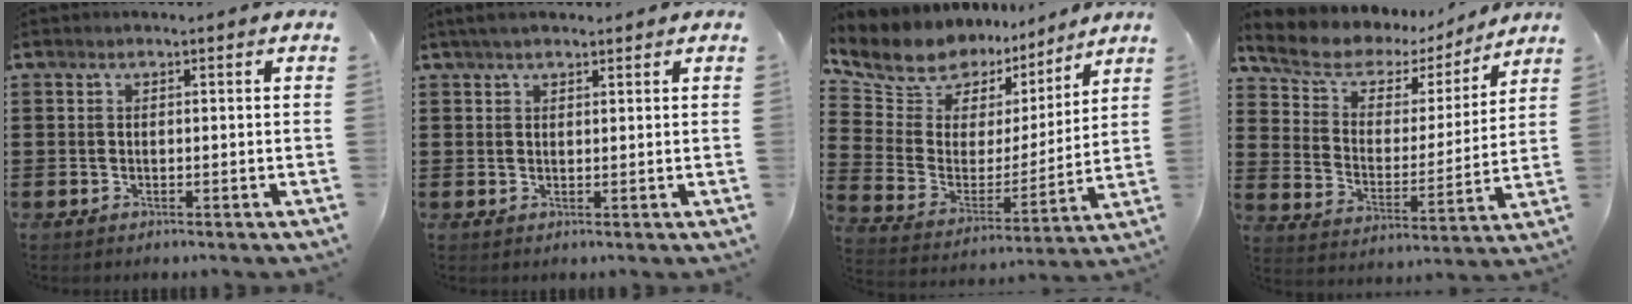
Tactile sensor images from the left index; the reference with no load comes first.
{"total": 2.1, "force": [1.7, 0.7, 1.1], "torque": [-0.025, 0.005, 0.032]}
{"total": 9.1, "force": [7.8, 4.7, 0.7], "torque": [-0.073, -0.062, 0.143]}
{"total": 6.3, "force": [4.8, 3.8, 1.5], "torque": [-0.067, -0.027, 0.081]}